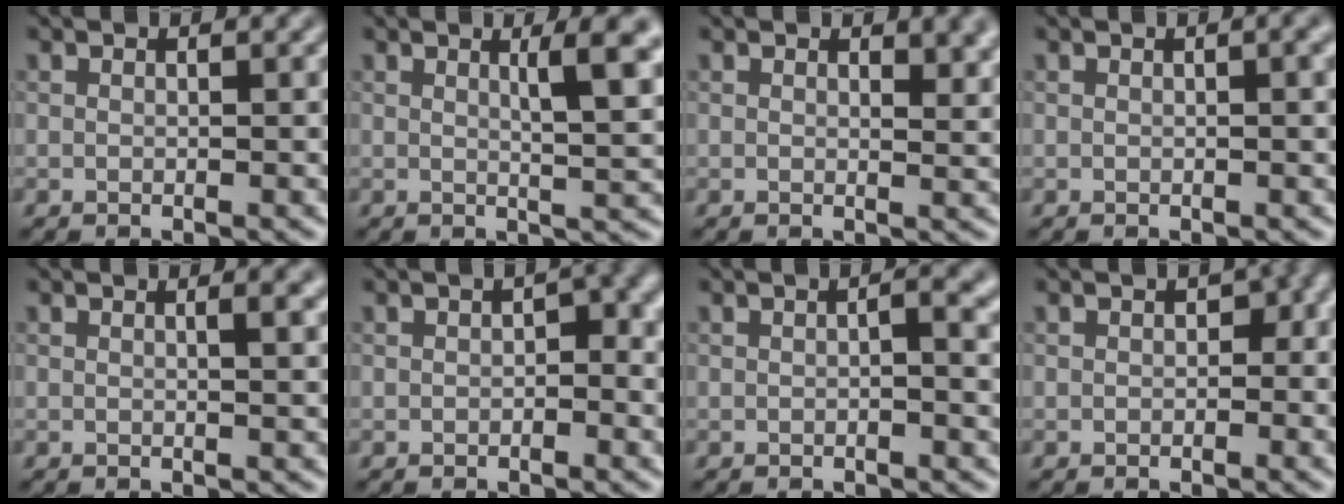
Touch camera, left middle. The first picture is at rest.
{"total": 4.7, "force": [1.7, 1.1, 4.3], "torque": [-0.049, 0.001, 0.023]}
{"total": 2.7, "force": [1.5, 1.0, 2.0], "torque": [-0.022, -0.001, 0.024]}
{"total": 1.7, "force": [0.3, 0.4, 1.6], "torque": [-0.020, 0.005, 0.002]}
{"total": 2.0, "force": [0.7, 0.6, 1.8], "torque": [-0.015, 0.004, 0.006]}
{"total": 2.1, "force": [-0.1, 1.1, 1.8], "torque": [-0.020, 0.002, -0.003]}
{"total": 1.8, "force": [0.0, 0.3, 1.8], "torque": [-0.026, 0.002, 0.000]}
{"total": 1.6, "force": [-0.1, 1.1, 1.1], "torque": [-0.012, 0.000, -0.004]}